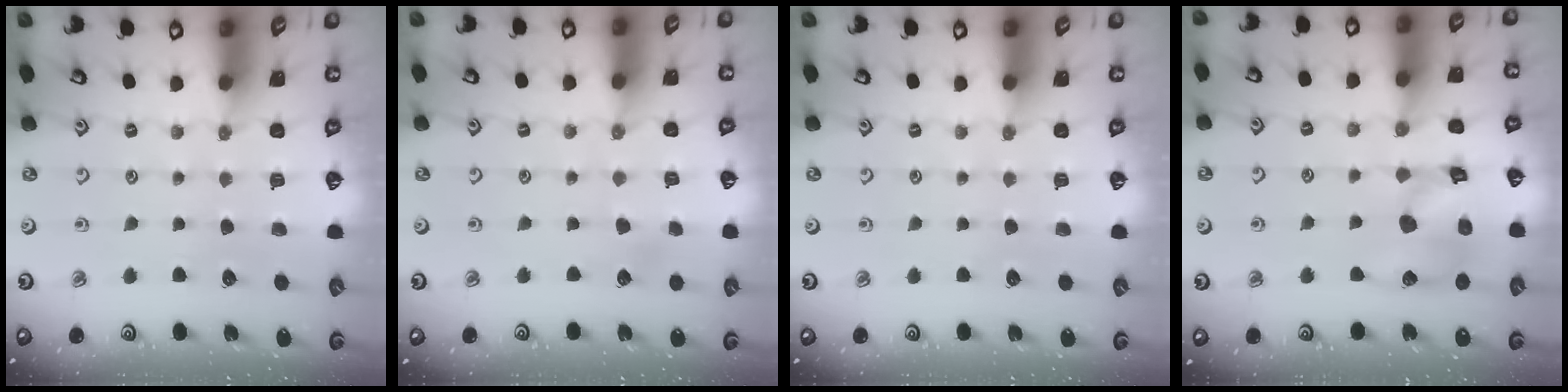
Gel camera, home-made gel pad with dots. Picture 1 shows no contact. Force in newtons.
{"total": 2.4, "press": 2.4, "slide": 0.3}
{"total": 0.0}
{"total": 14.4, "press": 14.3, "slide": 1.8}